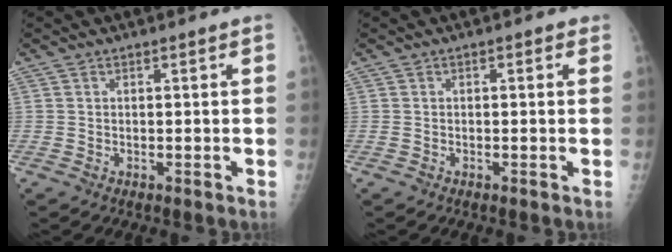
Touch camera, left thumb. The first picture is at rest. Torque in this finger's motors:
{"motor_torque": [-0.16, 0.09, -0.16, -0.01, -0.04]}